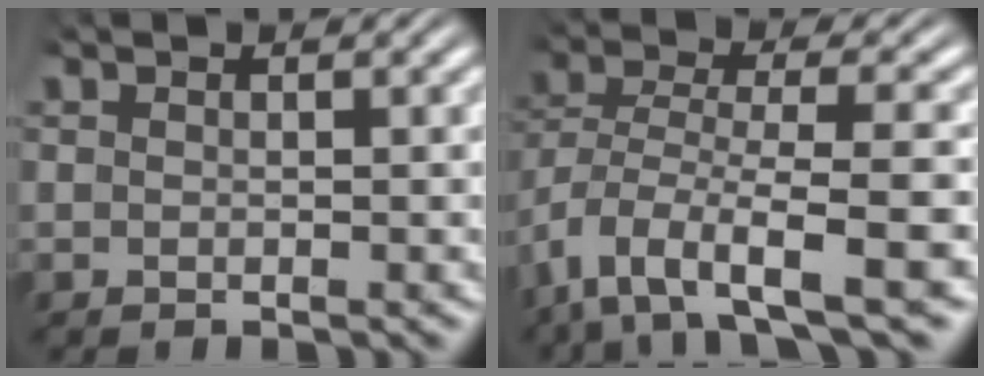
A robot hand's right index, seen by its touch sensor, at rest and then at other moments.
{"total": 6.5, "force": [-3.7, 2.4, 4.8], "torque": [-0.115, -0.039, -0.036]}